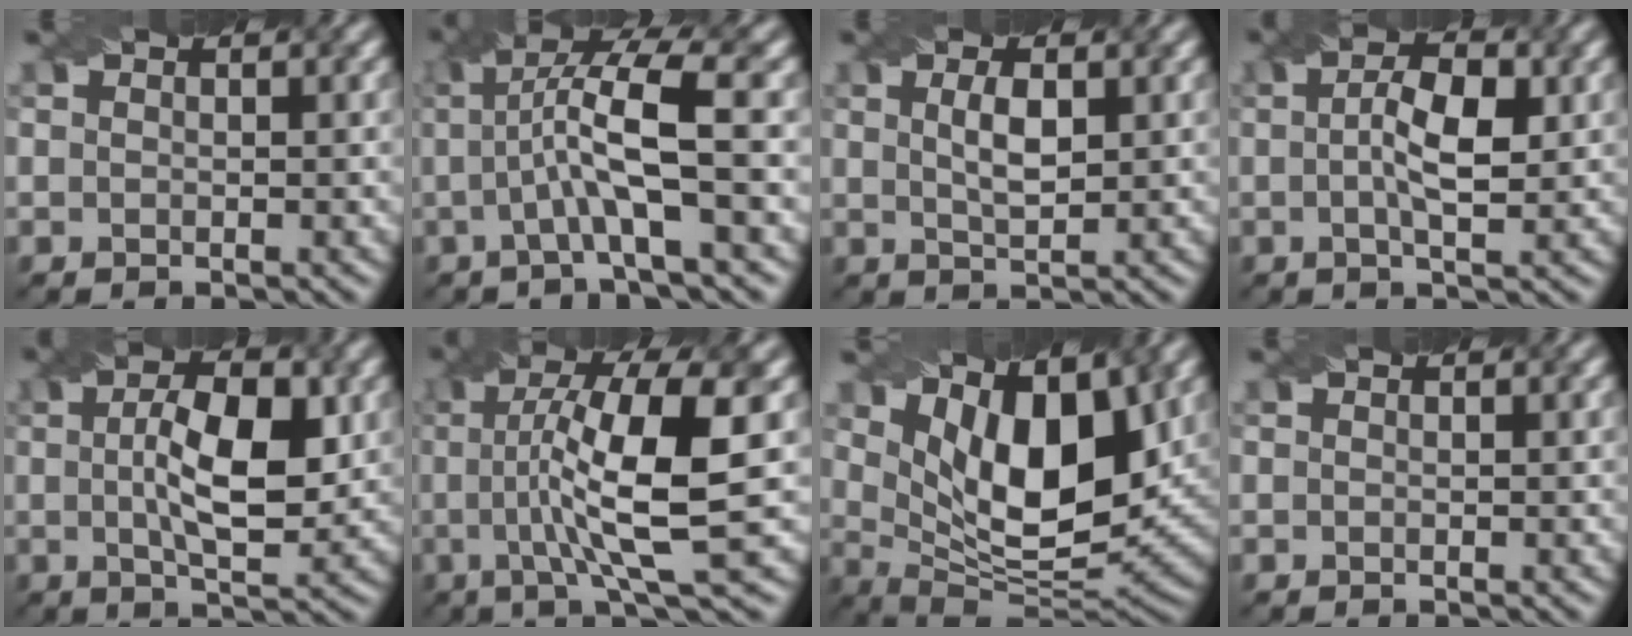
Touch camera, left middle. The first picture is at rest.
{"total": 6.5, "force": [0.5, 1.2, 6.4], "torque": [-0.117, 0.012, 0.008]}
{"total": 2.5, "force": [0.7, 0.8, 2.3], "torque": [-0.046, 0.002, 0.016]}
{"total": 4.6, "force": [0.4, 1.5, 4.3], "torque": [-0.073, 0.005, 0.004]}
{"total": 7.3, "force": [0.9, 2.6, 6.7], "torque": [-0.111, 0.004, 0.014]}
{"total": 10.7, "force": [0.8, 2.2, 10.4], "torque": [-0.161, 0.013, 0.013]}
{"total": 10.4, "force": [4.1, 4.8, 8.3], "torque": [-0.142, -0.009, 0.069]}
{"total": 0.0}